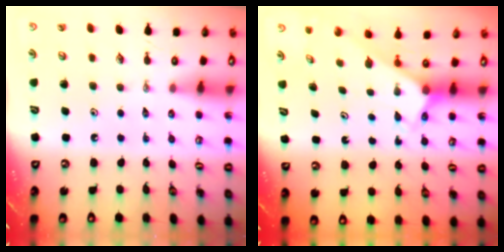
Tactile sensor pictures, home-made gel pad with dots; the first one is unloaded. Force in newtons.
{"total": 2.4, "press": 2.4, "slide": 0.1}